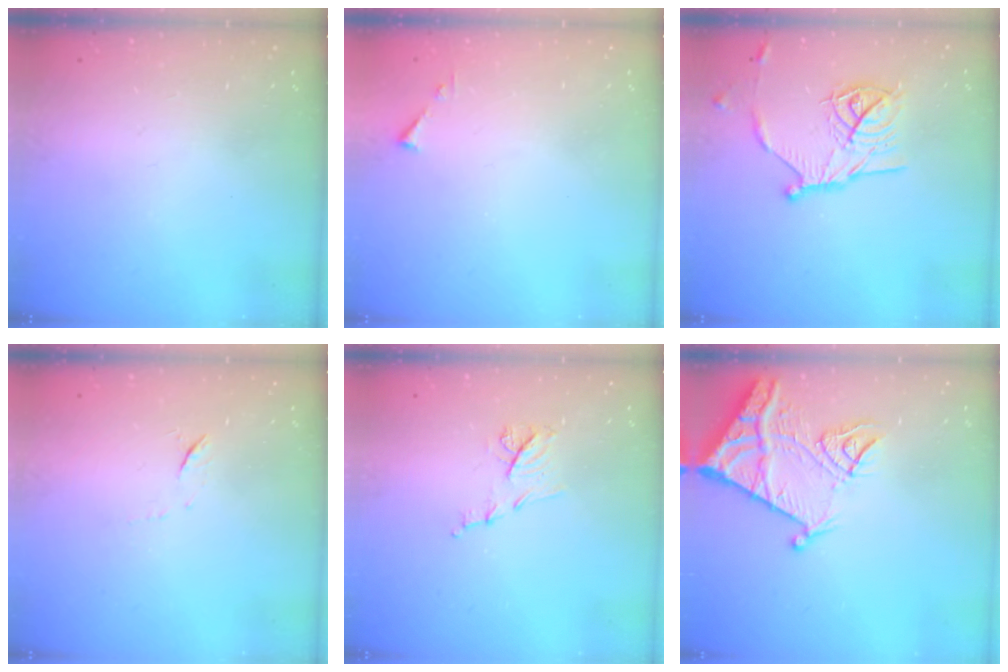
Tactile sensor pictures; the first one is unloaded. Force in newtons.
{"total": 3.2, "press": 3.2, "slide": 0.4}
{"total": 17.0, "press": 17.0, "slide": 1.0}
{"total": 5.0, "press": 4.8, "slide": 1.4}
{"total": 7.3, "press": 7.2, "slide": 0.9}
{"total": 12.8, "press": 12.7, "slide": 1.2}